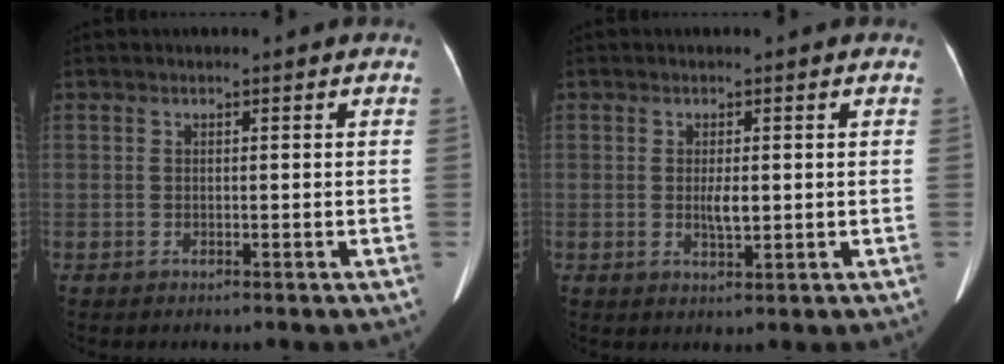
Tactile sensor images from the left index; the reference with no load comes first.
{"total": 2.3, "force": [0.0, 0.7, 2.1], "torque": [-0.044, -0.006, 0.002]}